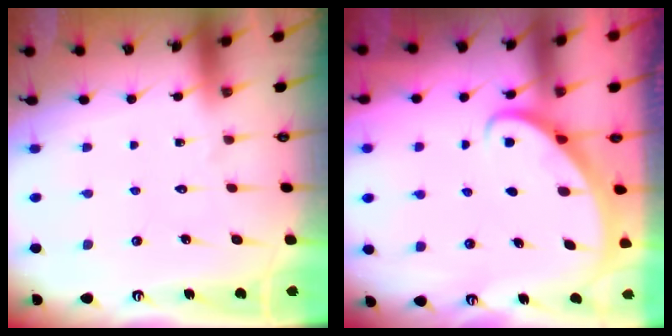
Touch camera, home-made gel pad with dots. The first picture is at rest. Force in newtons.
{"total": 2.7, "press": 2.7, "slide": 0.2}